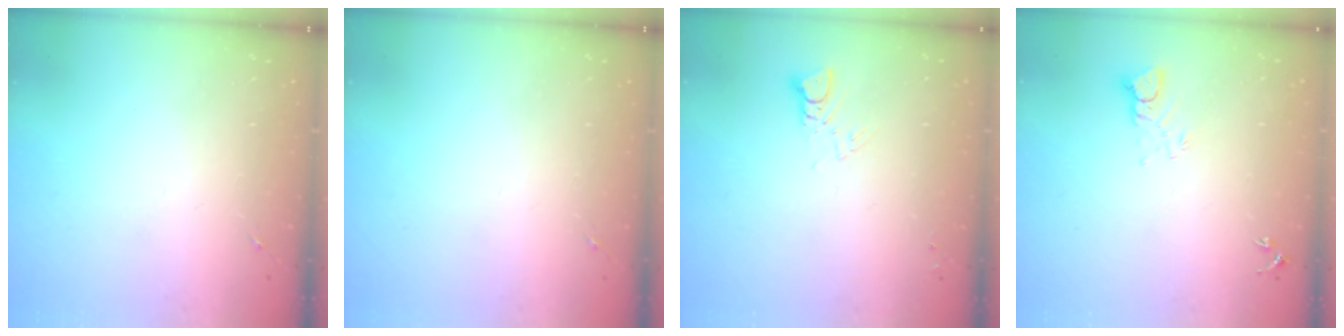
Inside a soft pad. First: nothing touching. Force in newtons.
{"total": 0.0}
{"total": 3.2, "press": 3.2, "slide": 0.0}
{"total": 4.7, "press": 4.7, "slide": 0.3}